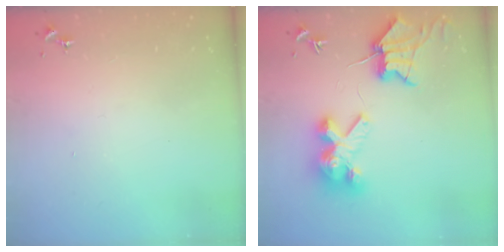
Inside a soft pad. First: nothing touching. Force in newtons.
{"total": 12.3, "press": 12.3, "slide": 0.9}